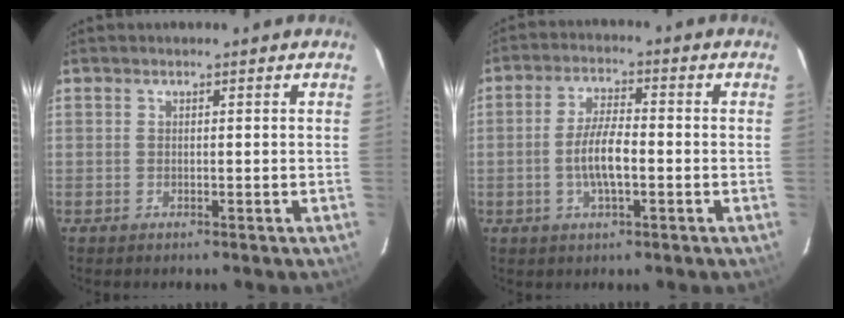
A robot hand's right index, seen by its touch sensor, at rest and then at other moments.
{"total": 6.5, "force": [-1.6, 2.0, 5.9], "torque": [-0.117, 0.002, -0.030]}